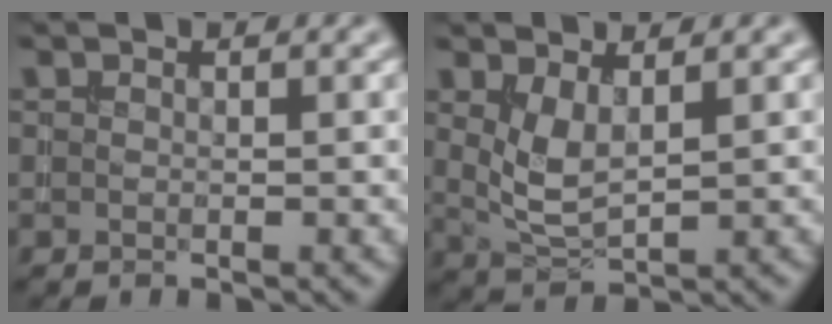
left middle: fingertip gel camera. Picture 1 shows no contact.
{"total": 3.0, "force": [1.2, 1.2, 2.5], "torque": [-0.060, -0.011, 0.031]}